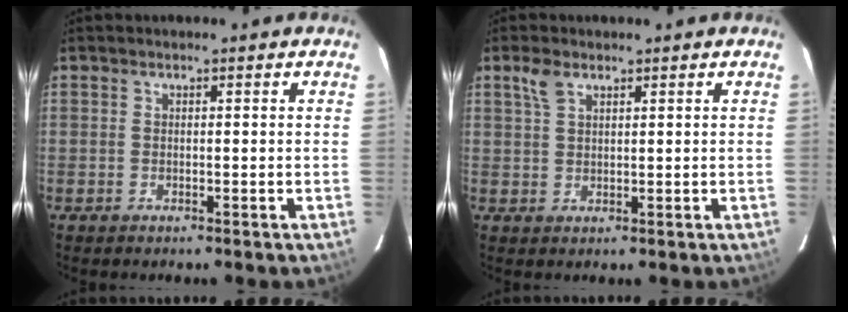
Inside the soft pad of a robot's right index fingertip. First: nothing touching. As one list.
[{"total": 3.0, "force": [1.9, 1.5, 1.8], "torque": [-0.036, 0.006, 0.039]}]